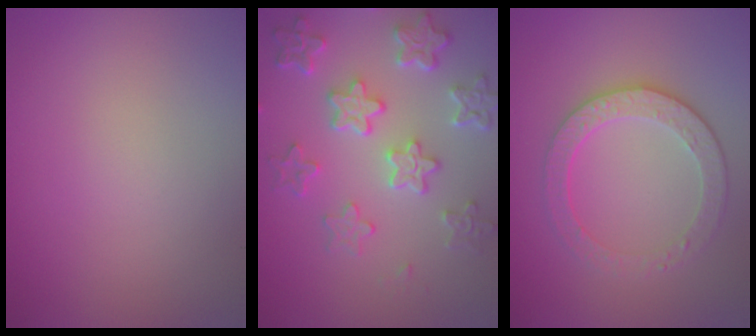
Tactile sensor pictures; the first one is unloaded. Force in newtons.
{"total": 5.9, "press": 4.5, "slide": 3.8}
{"total": 3.8, "press": 3.2, "slide": 2.1}